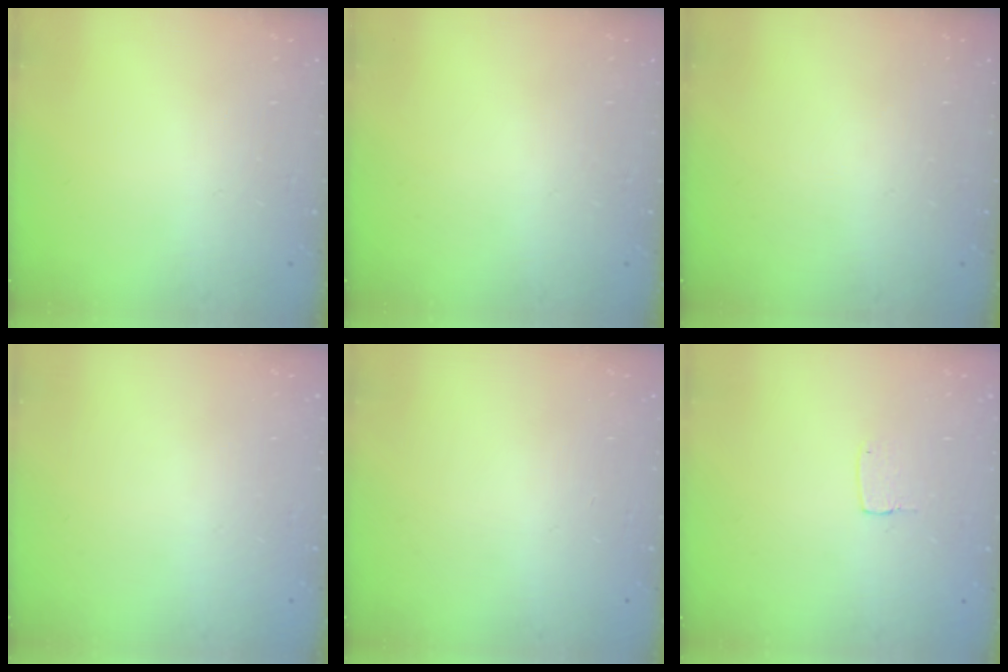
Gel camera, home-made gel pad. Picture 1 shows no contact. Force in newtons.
{"total": 0.0}
{"total": 0.0}
{"total": 0.0}
{"total": 0.0}
{"total": 3.2, "press": 3.2, "slide": 0.2}